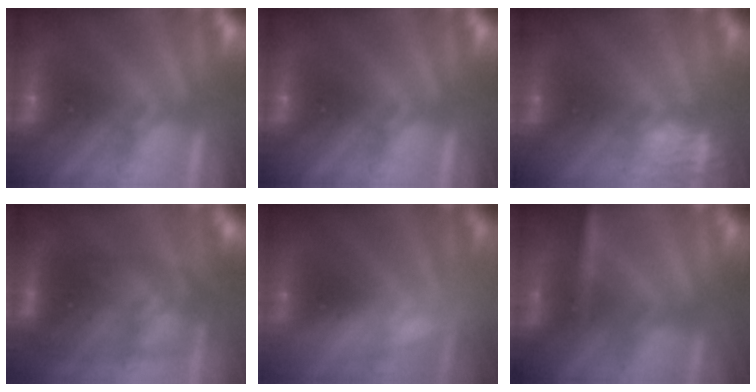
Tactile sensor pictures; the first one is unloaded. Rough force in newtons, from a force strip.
{"total": 0.0}
{"total": 4.4}
{"total": 2.8}
{"total": 2.6}
{"total": 2.9}